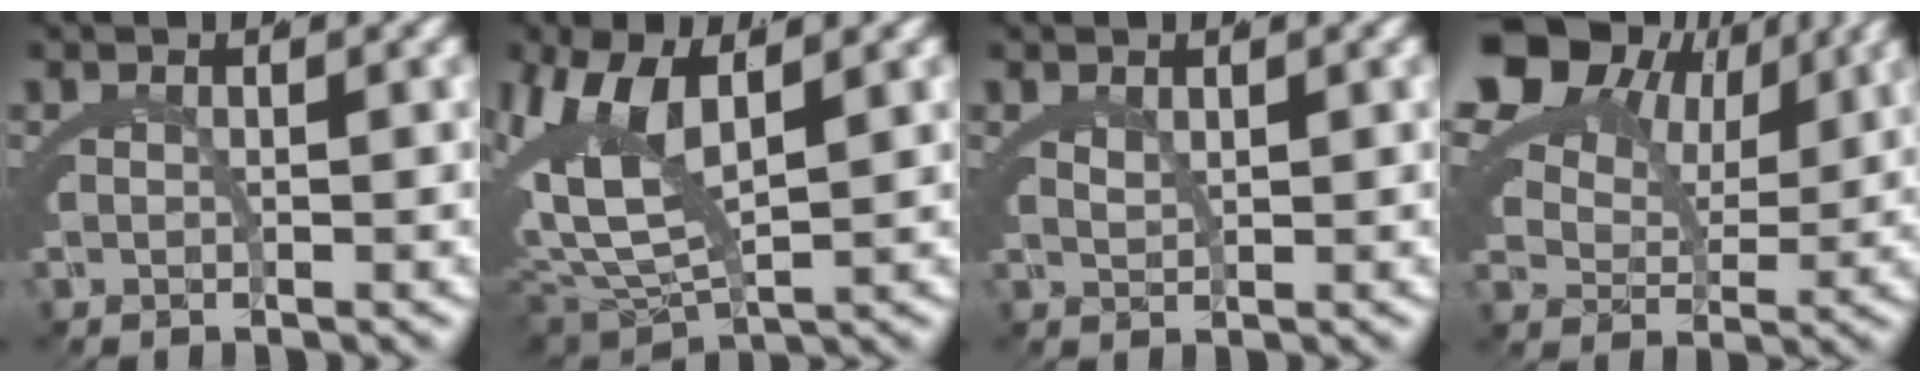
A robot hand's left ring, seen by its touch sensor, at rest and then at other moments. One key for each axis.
{"total": 9.4, "fx": 2.4, "fy": 5.3, "fz": 7.4, "tx": -0.174, "ty": -0.010, "tz": 0.049}
{"total": 1.3, "fx": 1.1, "fy": -0.6, "fz": 0.3, "tx": -0.008, "ty": -0.011, "tz": 0.031}
{"total": 10.7, "fx": 4.7, "fy": 7.3, "fz": 6.3, "tx": -0.127, "ty": 0.001, "tz": 0.074}